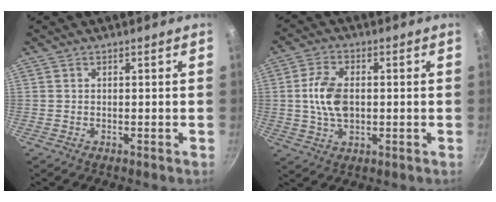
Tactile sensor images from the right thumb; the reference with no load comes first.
{"total": 8.6, "force": [0.3, 5.3, 6.8], "torque": [-0.124, 0.007, 0.003]}